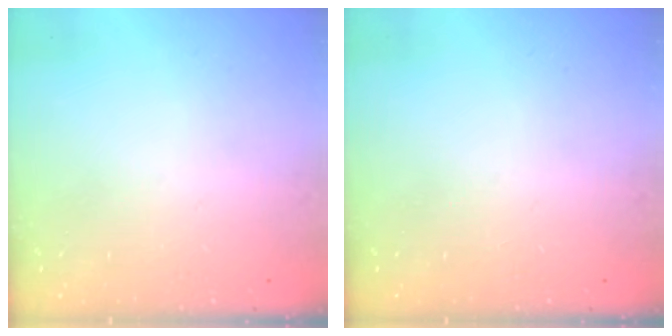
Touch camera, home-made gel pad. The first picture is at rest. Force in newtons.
{"total": 0.0}